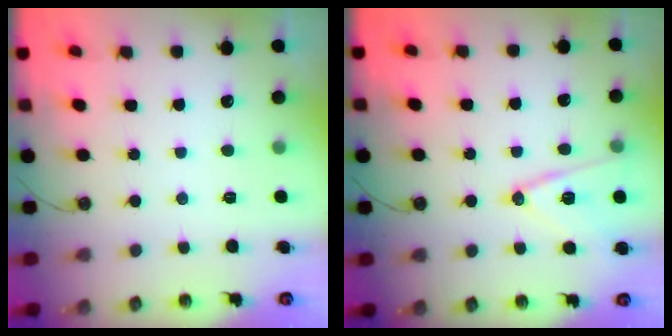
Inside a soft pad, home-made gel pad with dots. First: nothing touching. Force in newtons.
{"total": 13.4, "press": 13.0, "slide": 3.5}